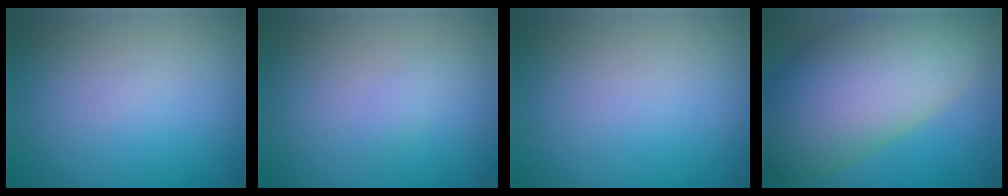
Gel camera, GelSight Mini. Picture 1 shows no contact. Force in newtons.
{"total": 0.7, "press": 0.7, "slide": 0.1}
{"total": 0.0}
{"total": 14.4, "press": 14.4, "slide": 0.8}